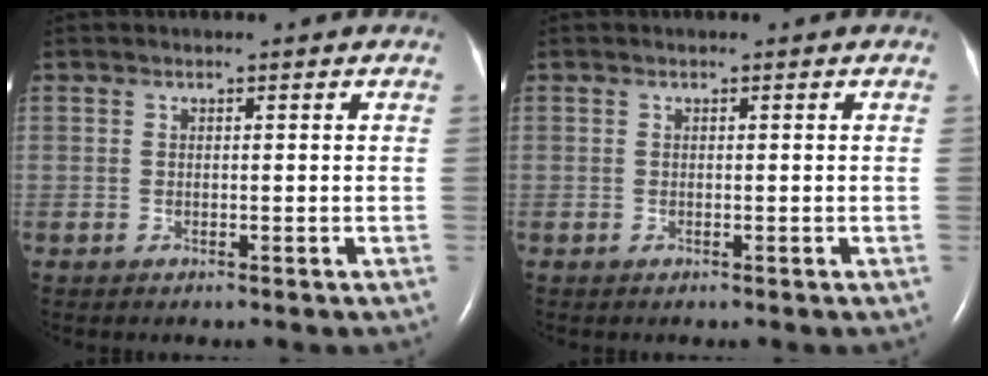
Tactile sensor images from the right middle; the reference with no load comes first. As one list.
[{"total": 0.0}]